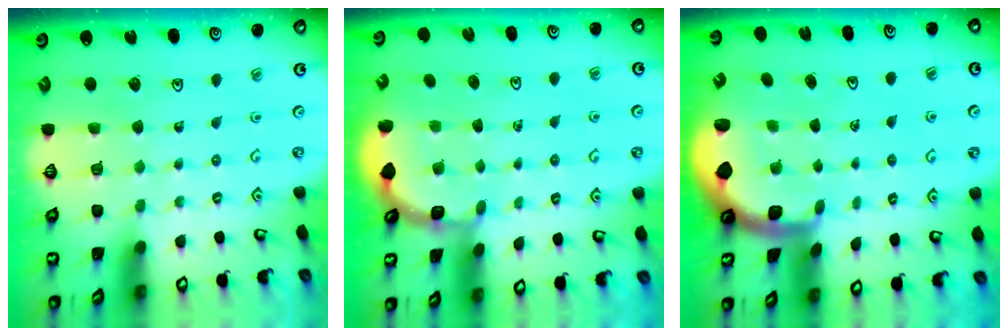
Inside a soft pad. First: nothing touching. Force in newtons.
{"total": 1.9, "press": 1.9, "slide": 0.3}
{"total": 1.7, "press": 1.6, "slide": 0.4}